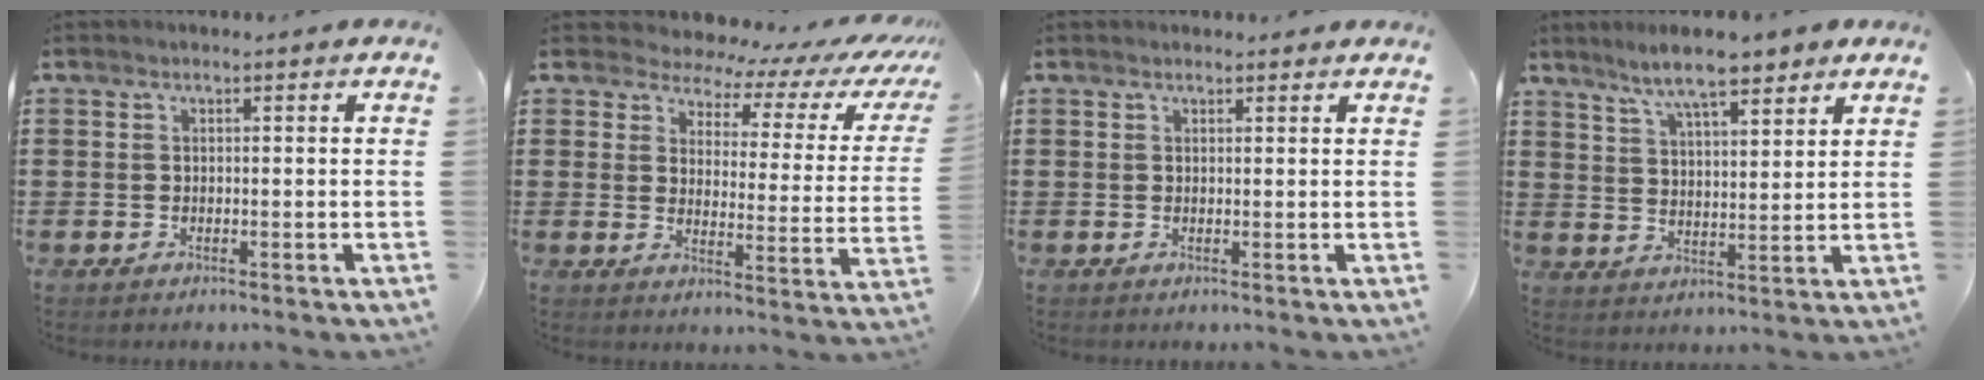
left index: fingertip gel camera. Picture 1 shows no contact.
{"total": 4.2, "force": [3.7, 1.7, 0.9], "torque": [-0.039, -0.030, 0.056]}
{"total": 0.8, "force": [0.8, 0.3, 0.1], "torque": [-0.004, 0.001, 0.015]}
{"total": 8.0, "force": [6.7, 1.2, 4.1], "torque": [-0.098, -0.013, 0.121]}